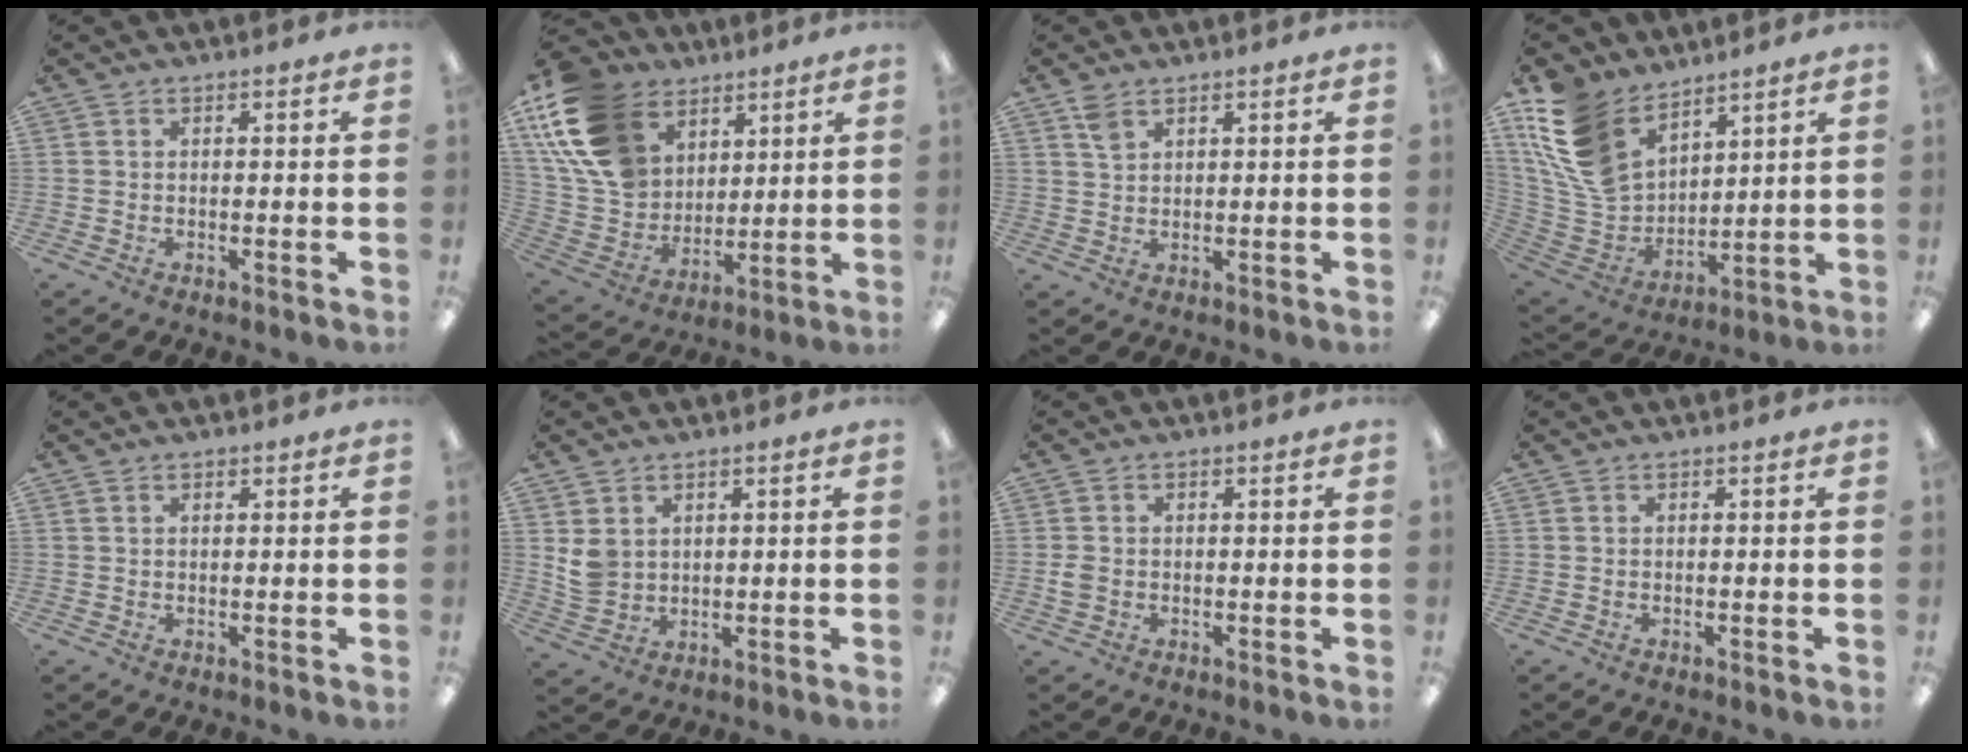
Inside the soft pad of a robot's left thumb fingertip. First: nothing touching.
{"total": 19.9, "force": [9.7, 14.3, 9.8], "torque": [-0.226, -0.036, 0.187]}
{"total": 3.2, "force": [2.2, 1.6, 1.5], "torque": [-0.029, -0.005, 0.041]}
{"total": 17.3, "force": [10.5, 10.8, 8.4], "torque": [-0.204, -0.052, 0.206]}
{"total": 0.9, "force": [0.6, 0.6, 0.3], "torque": [-0.006, 0.001, 0.012]}
{"total": 4.9, "force": [2.2, 3.9, 1.9], "torque": [-0.036, 0.000, 0.044]}
{"total": 2.2, "force": [-0.3, 1.9, 1.1], "torque": [-0.019, 0.005, -0.006]}
{"total": 0.0}